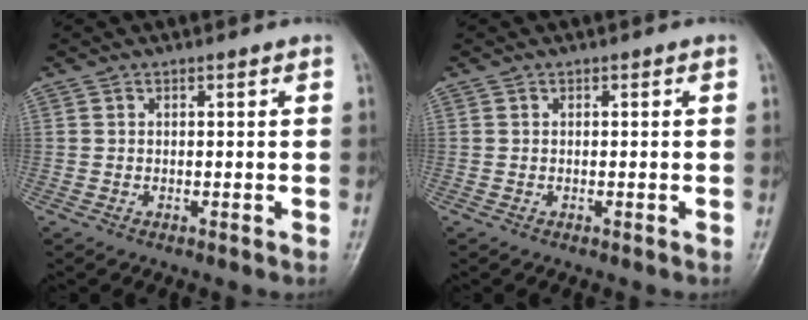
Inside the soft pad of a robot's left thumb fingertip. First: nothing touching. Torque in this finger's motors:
{"motor_torque": [0.00, 0.00, 0.00, 0.00, 0.00]}